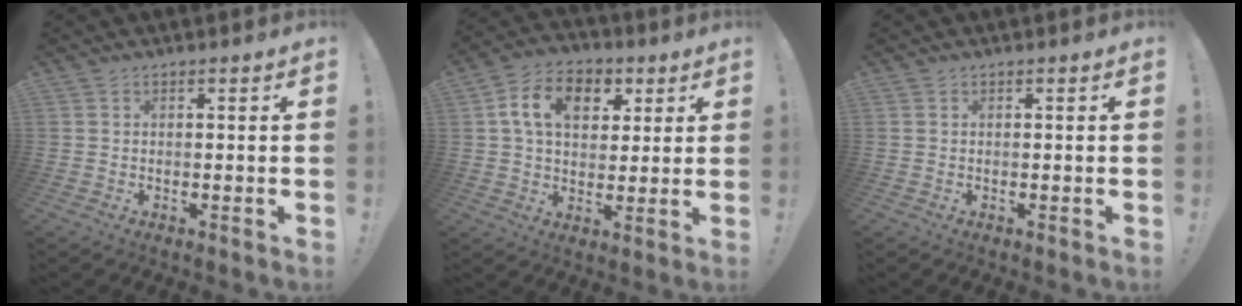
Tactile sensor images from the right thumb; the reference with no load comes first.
{"total": 13.6, "force": [4.5, 9.6, 8.5], "torque": [-0.132, 0.000, 0.087]}
{"total": 0.0}